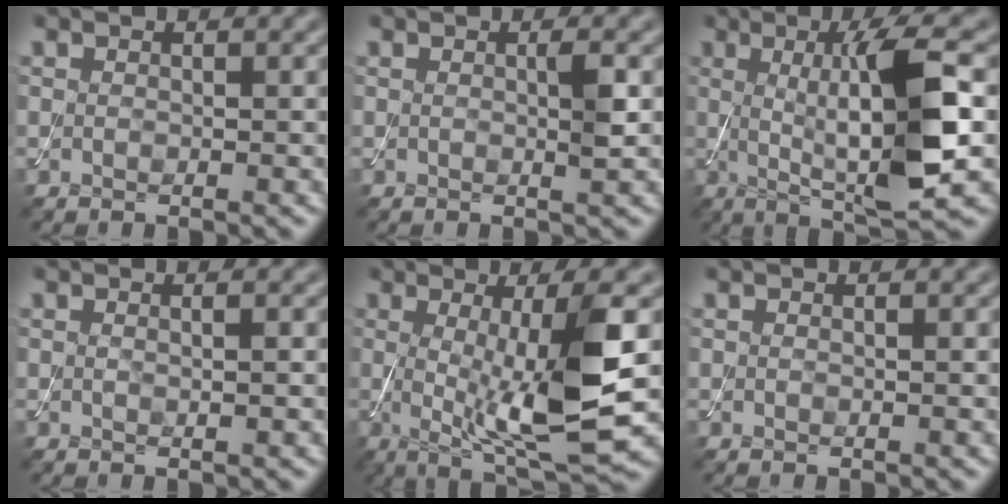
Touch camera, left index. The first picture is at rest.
{"total": 1.5, "force": [0.1, 0.1, 1.5], "torque": [-0.026, -0.001, 0.000]}
{"total": 9.5, "force": [0.0, 1.9, 9.4], "torque": [-0.140, -0.004, 0.005]}
{"total": 0.6, "force": [0.1, 0.1, 0.6], "torque": [-0.010, 0.000, 0.000]}
{"total": 9.9, "force": [-0.2, 2.0, 9.7], "torque": [-0.152, -0.015, 0.008]}
{"total": 0.0}